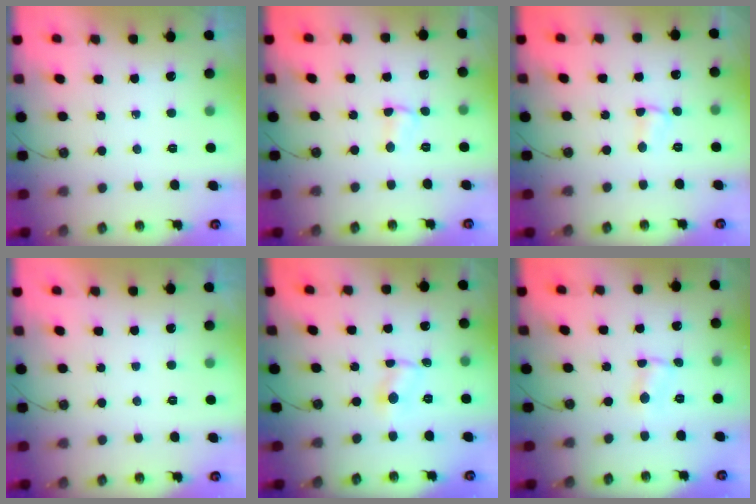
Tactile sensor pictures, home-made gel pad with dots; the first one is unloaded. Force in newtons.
{"total": 2.5, "press": 2.4, "slide": 0.4}
{"total": 2.5, "press": 2.4, "slide": 0.4}
{"total": 0.0}
{"total": 1.5, "press": 1.5, "slide": 0.2}
{"total": 1.3, "press": 1.3, "slide": 0.2}